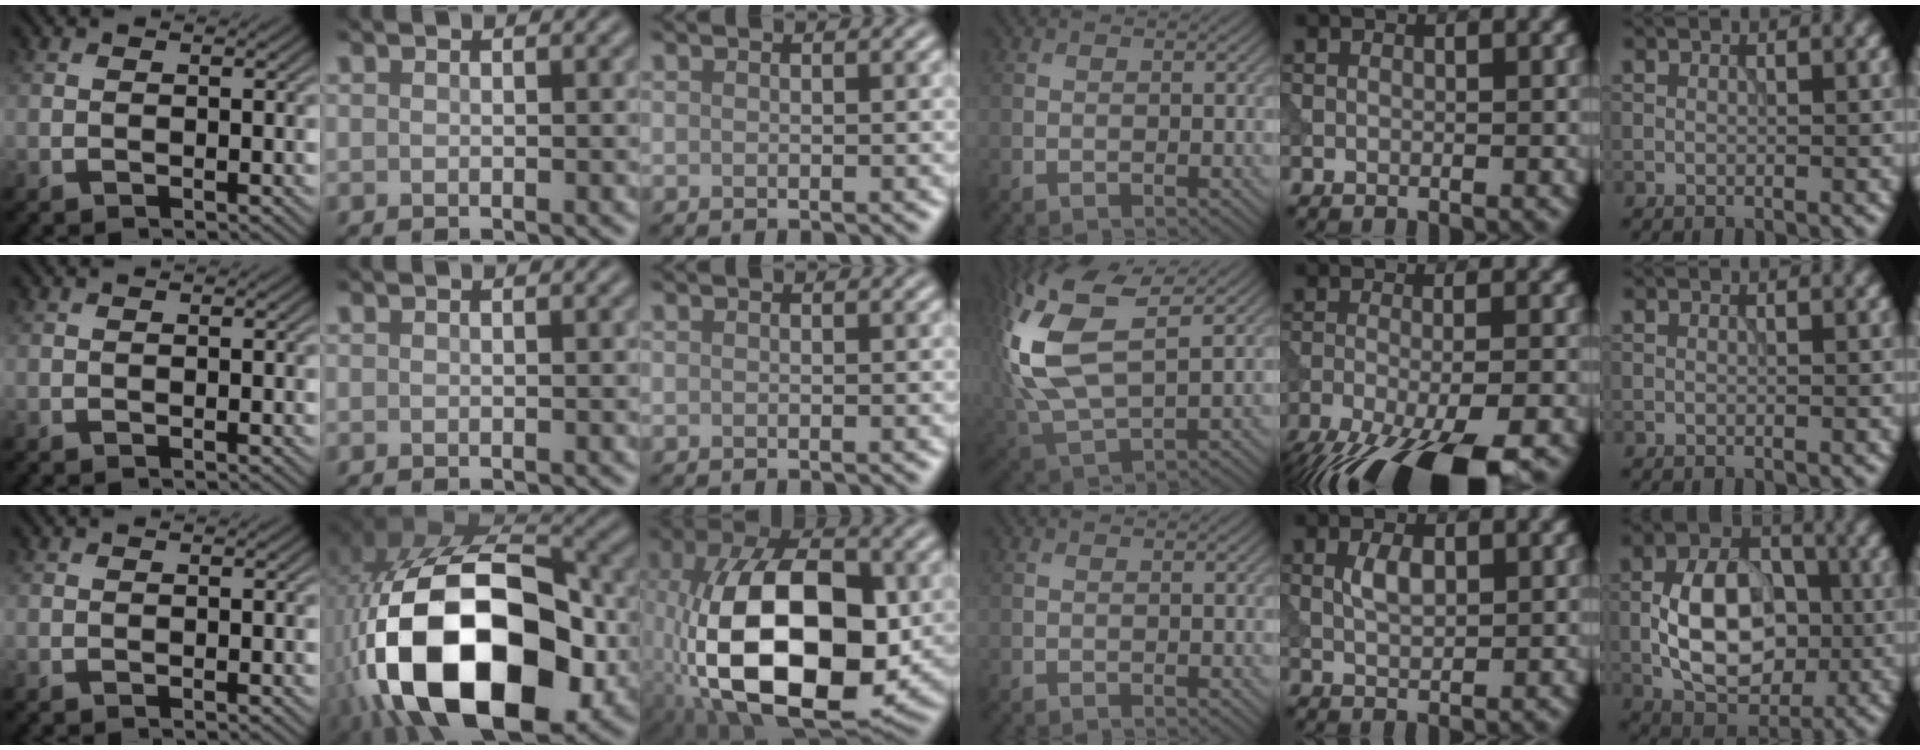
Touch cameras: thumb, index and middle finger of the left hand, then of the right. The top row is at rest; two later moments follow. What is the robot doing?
{"motion": "insert", "object": "power adapter"}